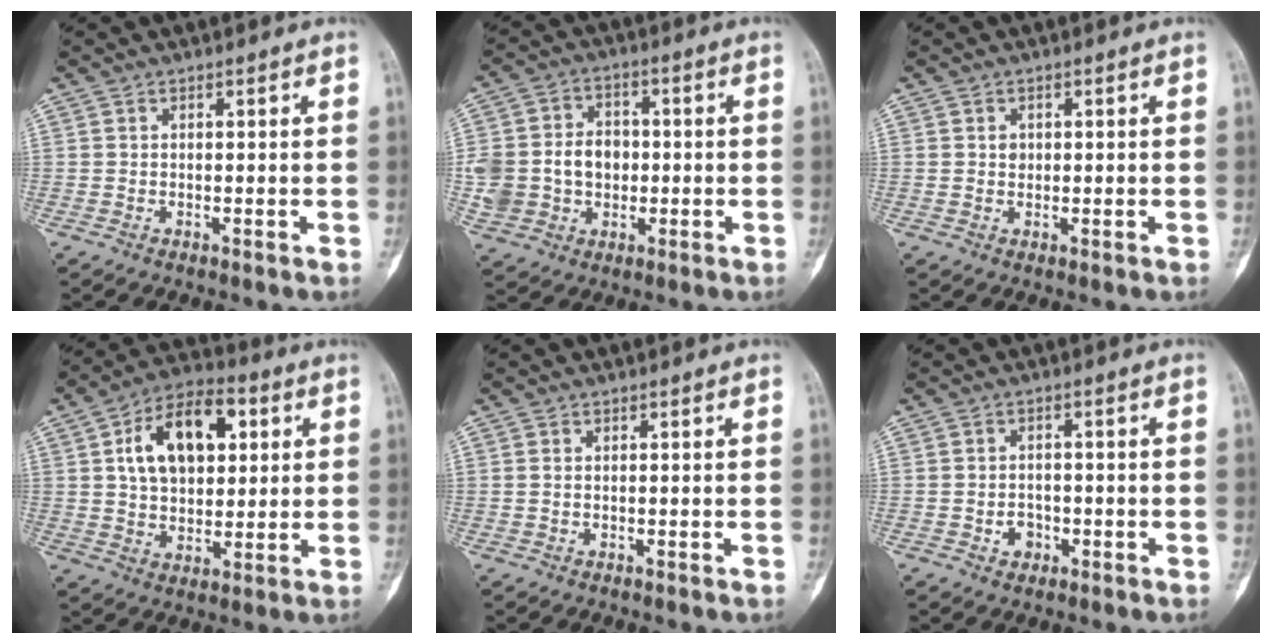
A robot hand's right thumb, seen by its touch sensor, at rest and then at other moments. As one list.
[{"total": 14.9, "force": [-0.6, 12.2, 8.5], "torque": [-0.165, 0.025, 0.005]}, {"total": 1.3, "force": [0.3, 1.1, 0.6], "torque": [-0.001, 0.001, 0.005]}, {"total": 15.8, "force": [4.3, 9.7, 11.8], "torque": [-0.167, 0.007, 0.069]}, {"total": 0.7, "force": [0.1, 0.5, 0.5], "torque": [-0.014, 0.003, 0.005]}, {"total": 3.1, "force": [-1.2, 2.5, 1.3], "torque": [-0.002, 0.009, -0.015]}]